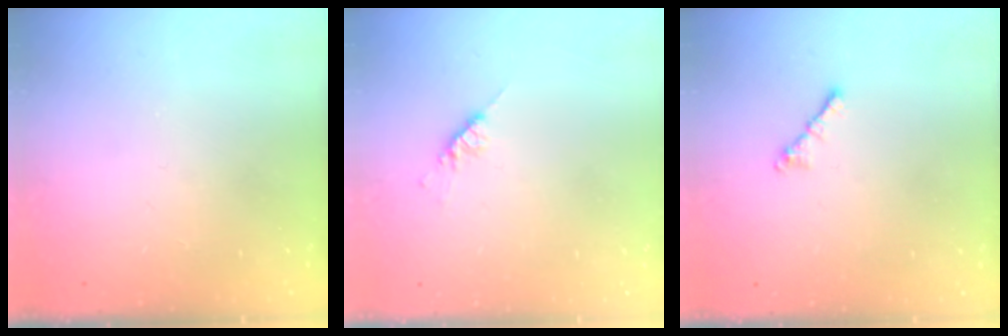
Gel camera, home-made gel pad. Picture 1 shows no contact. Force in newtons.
{"total": 4.7, "press": 4.6, "slide": 0.5}
{"total": 2.1, "press": 2.0, "slide": 0.6}